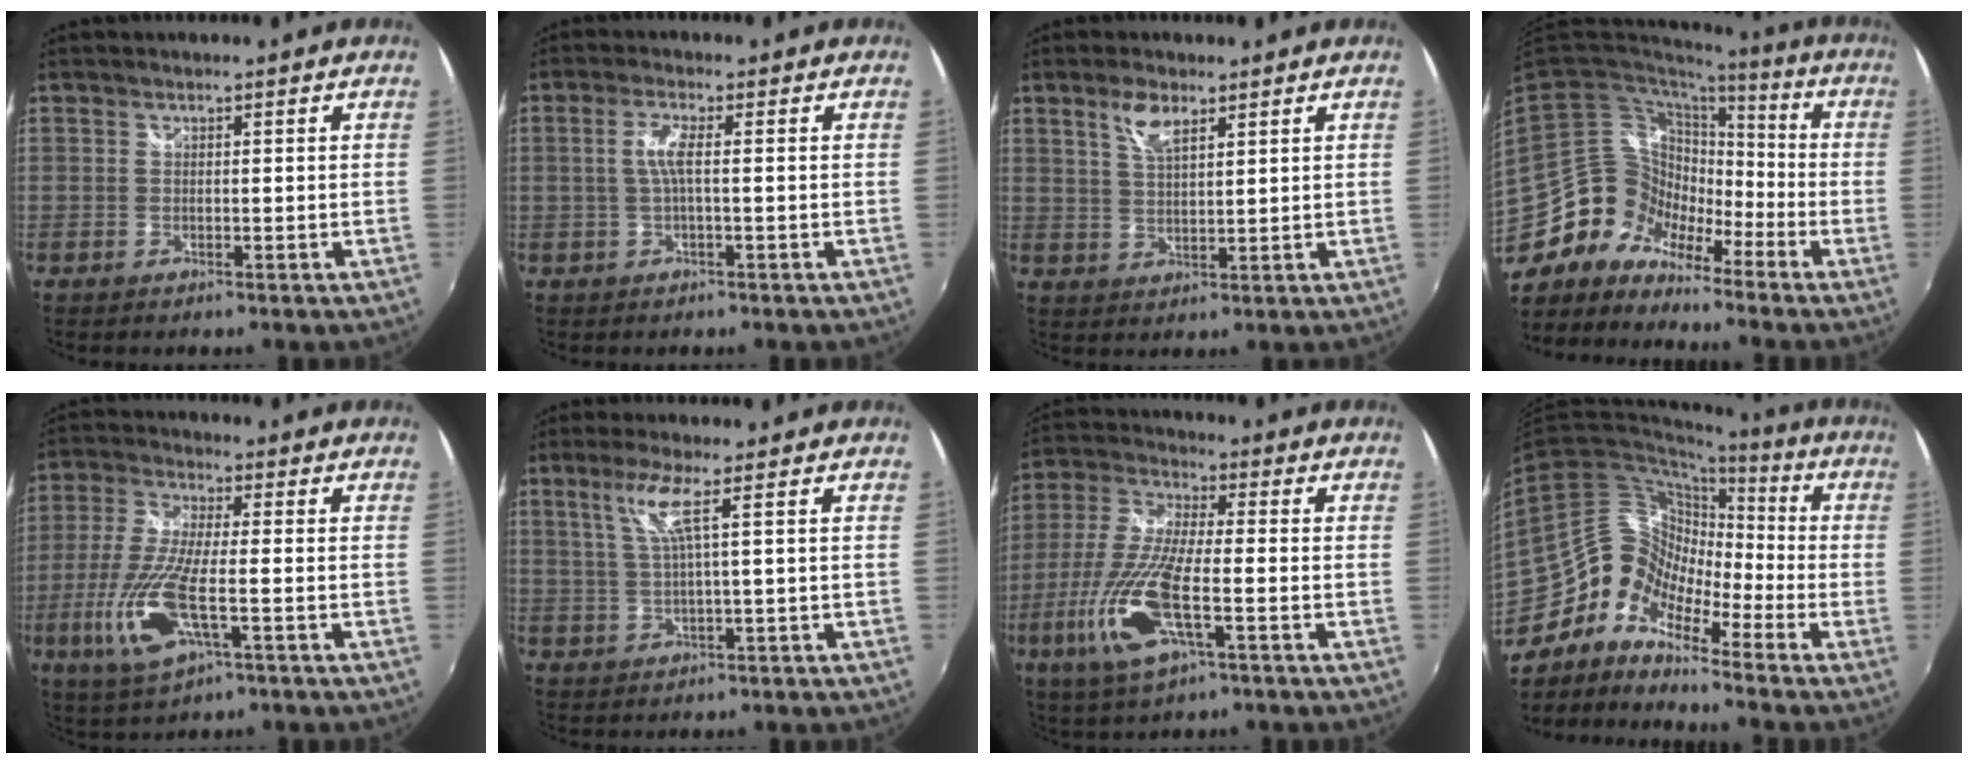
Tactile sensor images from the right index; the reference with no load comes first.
{"total": 3.2, "force": [-0.1, 0.1, 3.2], "torque": [-0.066, 0.002, -0.001]}
{"total": 4.8, "force": [3.0, 1.7, 3.4], "torque": [-0.064, 0.004, 0.057]}
{"total": 12.8, "force": [-9.4, 8.1, 3.3], "torque": [-0.061, 0.030, -0.183]}
{"total": 13.6, "force": [-4.4, 3.9, 12.3], "torque": [-0.273, -0.017, -0.086]}
{"total": 5.0, "force": [2.0, -0.8, 4.5], "torque": [-0.085, 0.002, 0.048]}
{"total": 15.6, "force": [-5.6, 4.3, 13.9], "torque": [-0.311, -0.017, -0.113]}
{"total": 12.0, "force": [-7.7, 6.6, 6.4], "torque": [-0.102, 0.015, -0.170]}